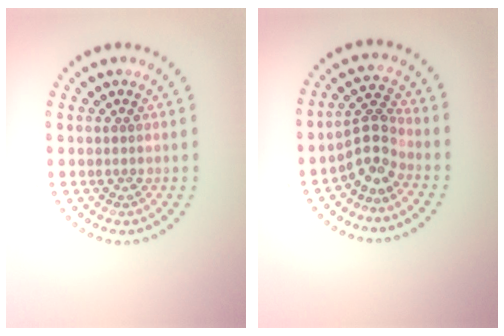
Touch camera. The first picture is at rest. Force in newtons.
{"total": 3.0, "press": 2.3, "slide": 1.9}